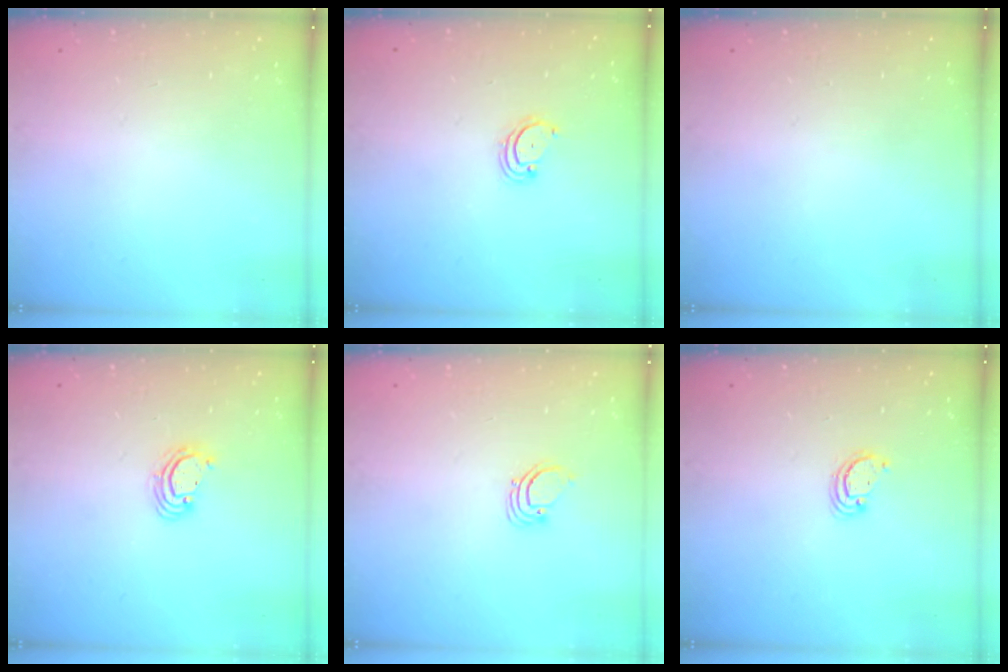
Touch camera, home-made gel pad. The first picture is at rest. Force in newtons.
{"total": 2.9, "press": 2.9, "slide": 0.3}
{"total": 0.0}
{"total": 3.5, "press": 3.5, "slide": 0.3}
{"total": 2.2, "press": 2.2, "slide": 0.2}
{"total": 2.3, "press": 2.3, "slide": 0.2}